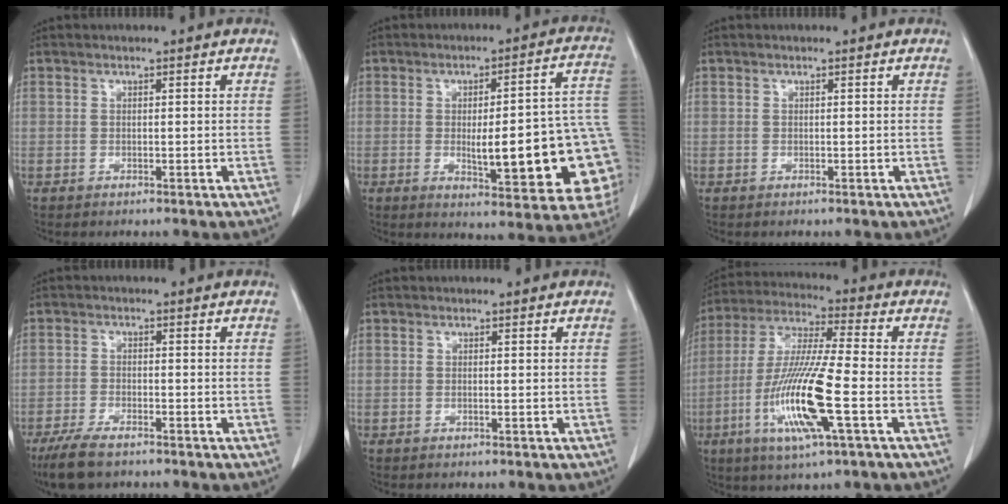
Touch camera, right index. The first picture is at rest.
{"total": 19.9, "force": [-3.3, 3.9, 19.2], "torque": [-0.170, 0.022, -0.025]}
{"total": 0.0}
{"total": 6.2, "force": [-4.8, 1.6, 3.6], "torque": [-0.070, -0.013, -0.083]}
{"total": 0.0}
{"total": 15.4, "force": [-4.7, 0.8, 14.6], "torque": [-0.303, -0.017, -0.091]}